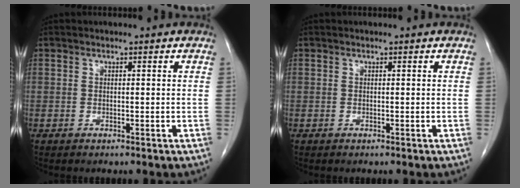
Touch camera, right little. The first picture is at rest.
{"total": 0.0}